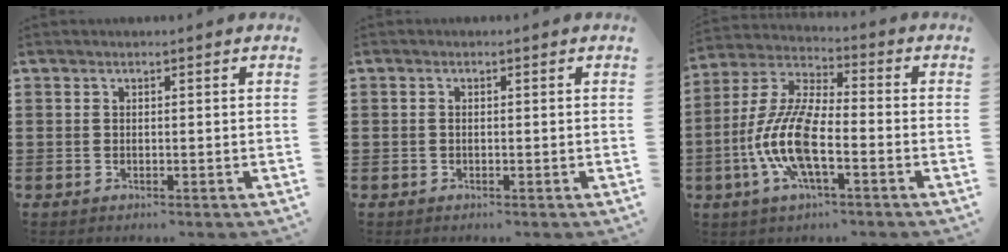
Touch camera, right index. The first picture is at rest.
{"total": 0.0}
{"total": 10.7, "force": [-3.6, 3.6, 9.5], "torque": [-0.227, -0.009, -0.073]}